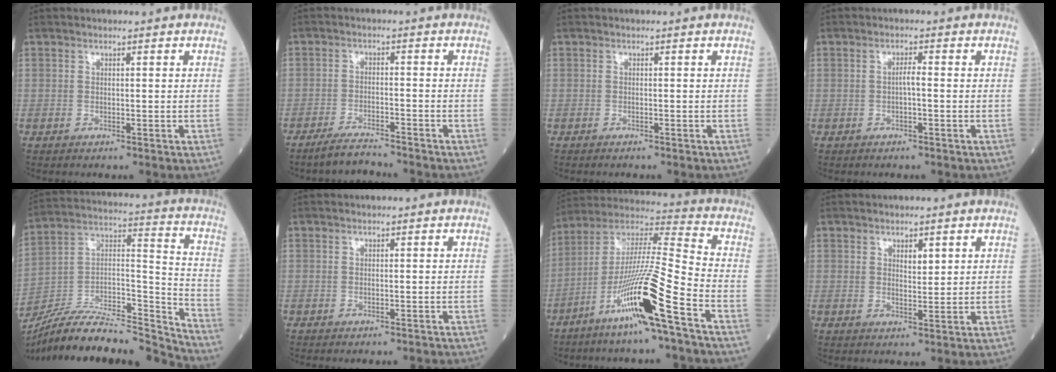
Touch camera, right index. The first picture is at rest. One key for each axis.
{"total": 4.6, "fx": -4.4, "fy": 0.0, "fz": 1.4, "tx": -0.026, "ty": -0.016, "tz": -0.078}
{"total": 0.9, "fx": -0.9, "fy": 0.1, "fz": 0.4, "tx": -0.006, "ty": -0.002, "tz": -0.012}
{"total": 1.4, "fx": -0.3, "fy": 0.1, "fz": 1.4, "tx": -0.023, "ty": 0.003, "tz": -0.007}
{"total": 23.6, "fx": -22.0, "fy": 1.8, "fz": 8.1, "tx": -0.131, "ty": 0.028, "tz": -0.365}
{"total": 2.8, "fx": -2.6, "fy": 0.6, "fz": 0.6, "tx": -0.006, "ty": -0.006, "tz": -0.034}
{"total": 16.8, "fx": -8.4, "fy": -0.8, "fz": 14.6, "tx": -0.288, "ty": -0.022, "tz": -0.160}
{"total": 1.9, "fx": 1.0, "fy": 0.7, "fz": 1.4, "tx": -0.022, "ty": -0.002, "tz": 0.017}